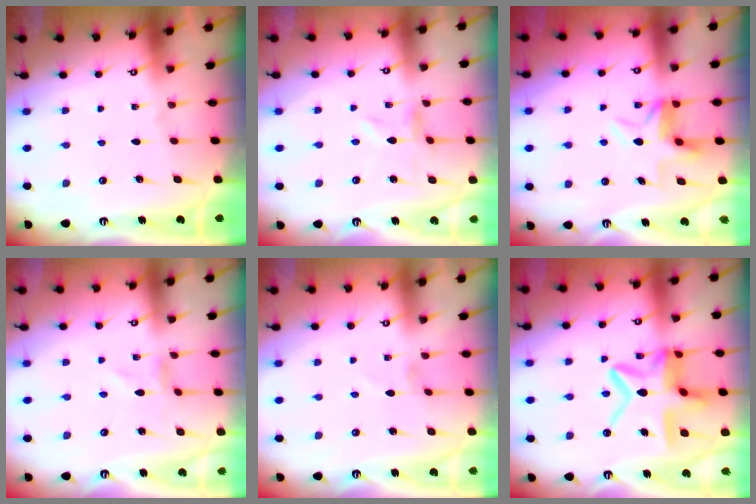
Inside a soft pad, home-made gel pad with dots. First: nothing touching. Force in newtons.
{"total": 0.0}
{"total": 6.3, "press": 6.1, "slide": 1.5}
{"total": 0.8, "press": 0.8, "slide": 0.1}
{"total": 0.8, "press": 0.8, "slide": 0.1}
{"total": 16.5, "press": 16.4, "slide": 1.6}